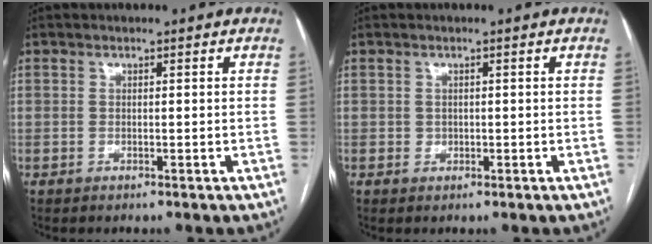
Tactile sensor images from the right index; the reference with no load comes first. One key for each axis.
{"total": 0.8, "fx": 0.0, "fy": 0.8, "fz": 0.3, "tx": -0.003, "ty": 0.002, "tz": 0.002}